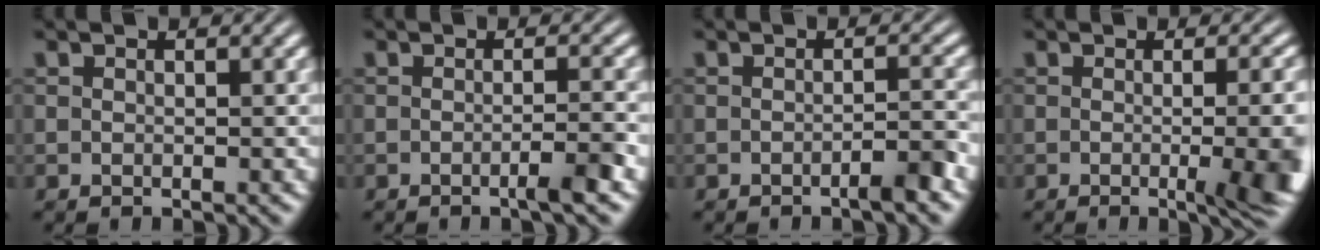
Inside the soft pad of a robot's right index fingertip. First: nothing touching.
{"total": 2.1, "force": [-1.2, -0.2, 1.7], "torque": [-0.024, 0.002, -0.023]}
{"total": 1.9, "force": [-1.3, 0.1, 1.3], "torque": [-0.018, 0.003, -0.025]}
{"total": 5.6, "force": [-1.4, 1.0, 5.3], "torque": [-0.055, -0.006, -0.024]}